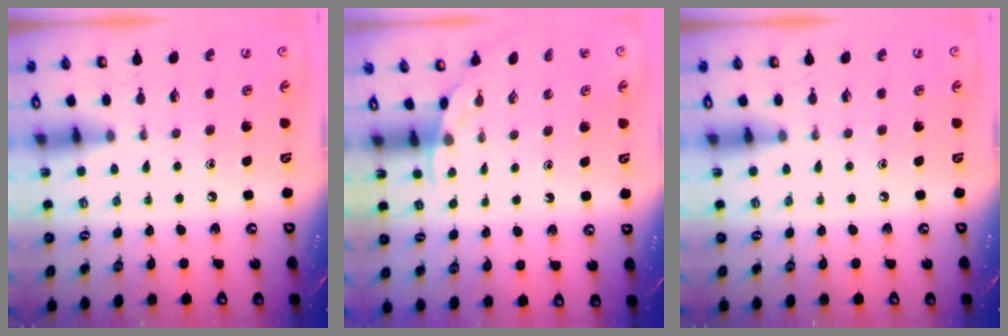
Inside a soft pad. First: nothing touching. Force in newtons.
{"total": 1.9, "press": 1.9, "slide": 0.1}
{"total": 0.0}